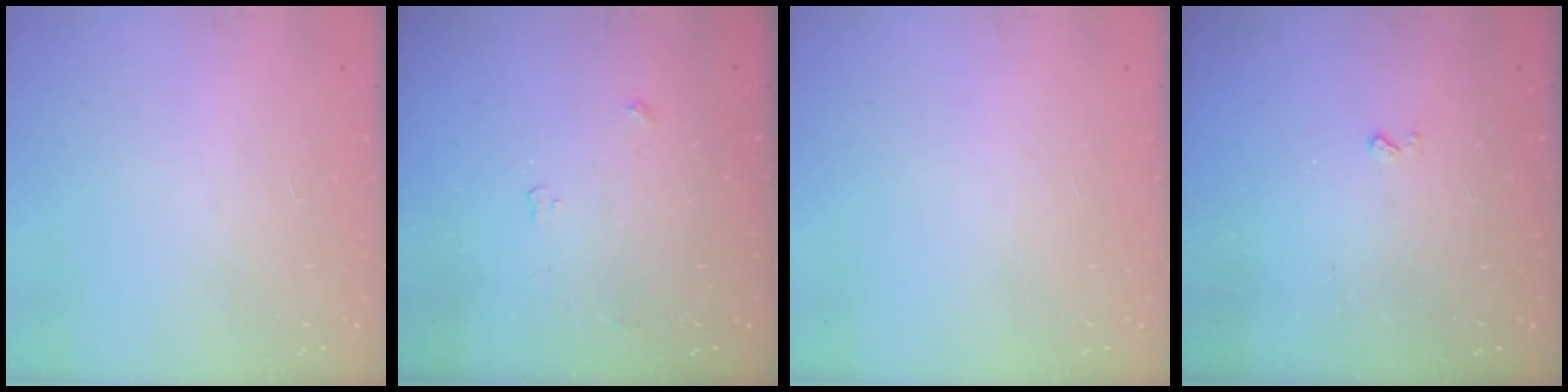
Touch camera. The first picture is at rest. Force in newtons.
{"total": 3.0, "press": 2.9, "slide": 0.5}
{"total": 0.0}
{"total": 2.9, "press": 2.8, "slide": 0.5}